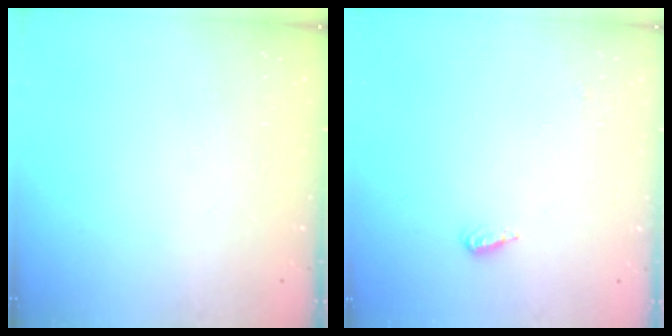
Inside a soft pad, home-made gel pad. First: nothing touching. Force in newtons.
{"total": 2.2, "press": 2.2, "slide": 0.5}